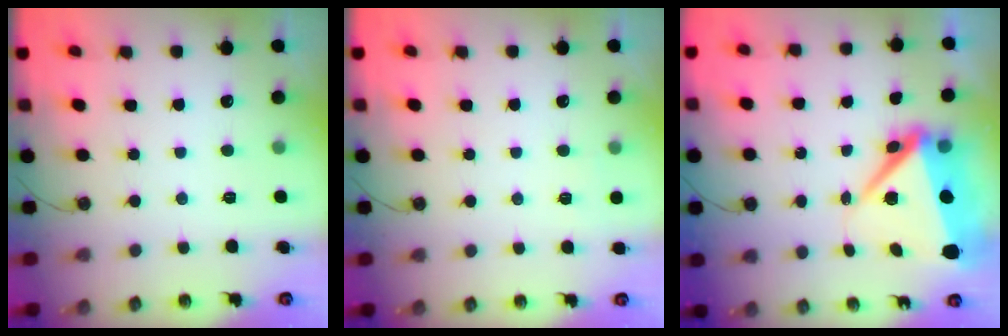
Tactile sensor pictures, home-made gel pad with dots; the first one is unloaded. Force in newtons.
{"total": 2.2, "press": 2.1, "slide": 0.2}
{"total": 10.8, "press": 10.7, "slide": 1.2}